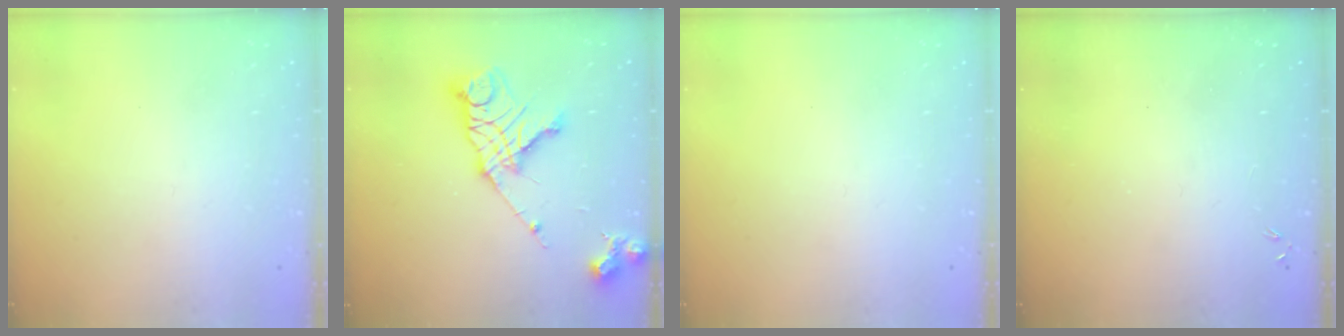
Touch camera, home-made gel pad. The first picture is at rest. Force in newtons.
{"total": 16.2, "press": 16.1, "slide": 1.9}
{"total": 0.0}
{"total": 0.0}